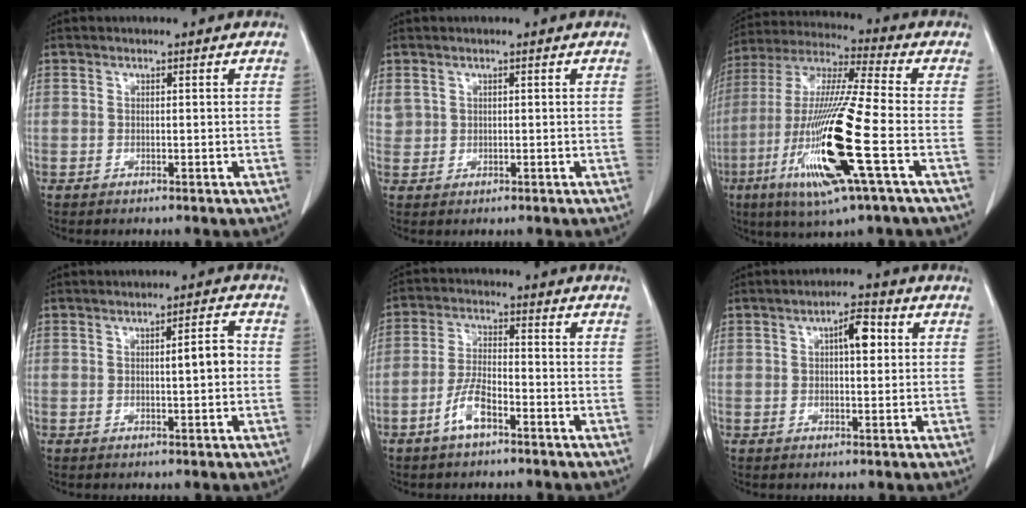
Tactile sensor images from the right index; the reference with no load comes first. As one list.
[{"total": 1.8, "force": [0.9, 1.5, 0.4], "torque": [-0.005, 0.011, 0.022]}, {"total": 19.3, "force": [-6.0, 0.4, 18.3], "torque": [-0.393, -0.028, -0.117]}, {"total": 3.5, "force": [0.0, 0.6, 3.4], "torque": [-0.048, 0.006, -0.001]}, {"total": 5.4, "force": [-3.3, 1.5, 4.1], "torque": [-0.087, 0.004, -0.064]}, {"total": 4.4, "force": [1.1, 1.4, 4.0], "torque": [-0.064, 0.010, 0.015]}]